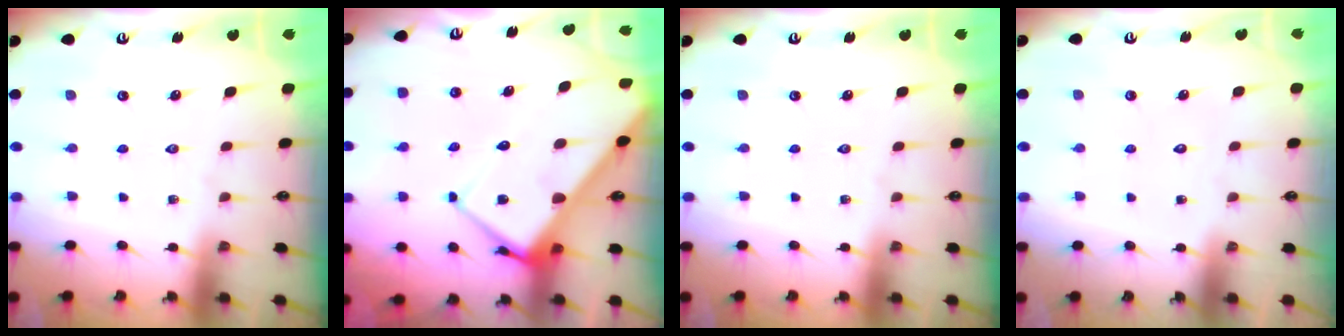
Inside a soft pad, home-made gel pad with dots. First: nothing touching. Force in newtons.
{"total": 11.8, "press": 11.7, "slide": 1.1}
{"total": 0.0}
{"total": 1.7, "press": 1.7, "slide": 0.1}